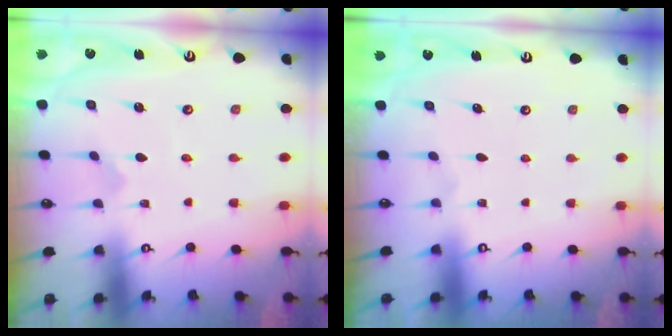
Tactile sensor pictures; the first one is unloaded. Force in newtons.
{"total": 0.0}